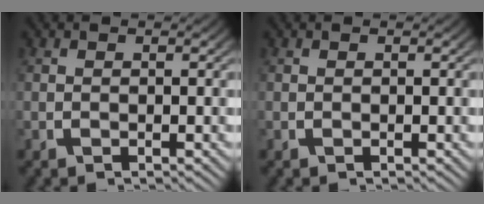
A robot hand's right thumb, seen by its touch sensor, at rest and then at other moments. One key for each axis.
{"total": 0.0}